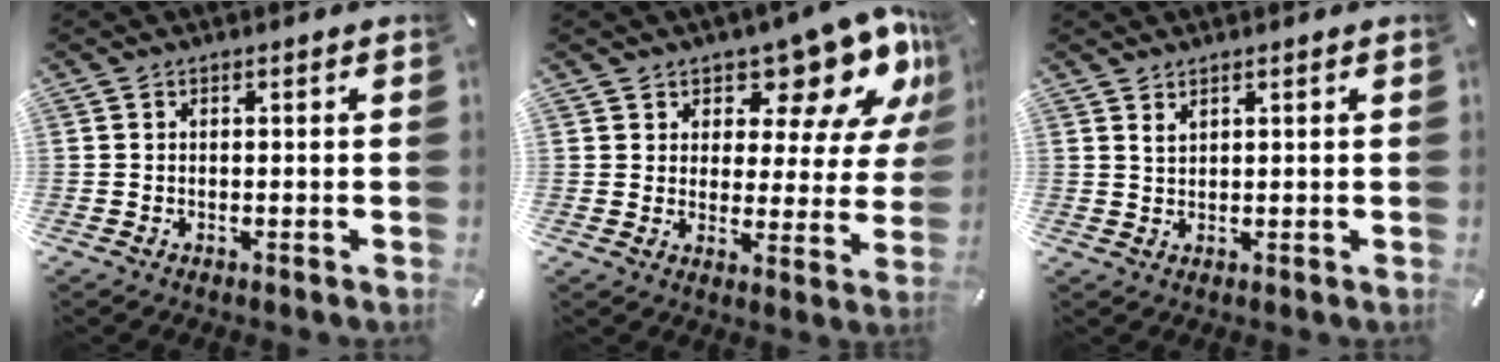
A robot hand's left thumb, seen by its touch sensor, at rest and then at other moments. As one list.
[{"total": 13.5, "force": [10.3, 6.6, 5.8], "torque": [-0.077, -0.083, 0.175]}, {"total": 1.5, "force": [1.2, 0.7, 0.6], "torque": [-0.014, -0.002, 0.024]}]